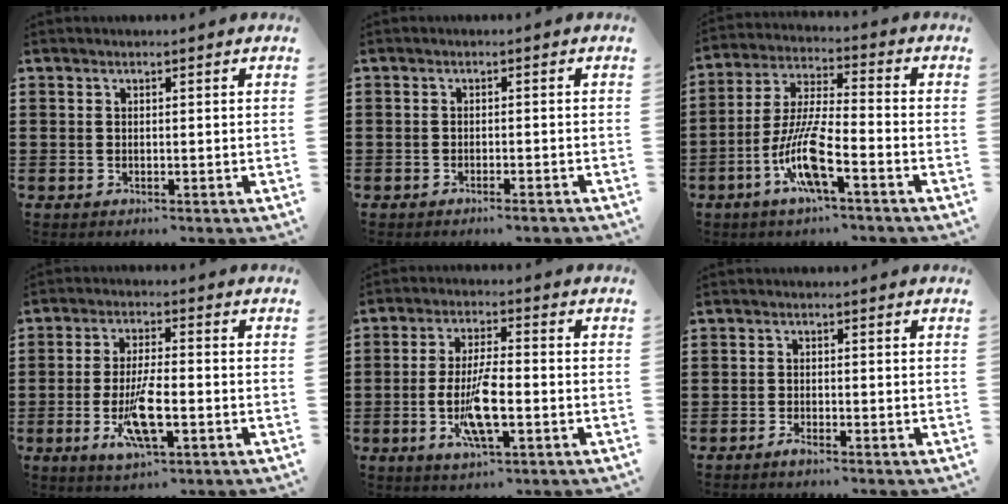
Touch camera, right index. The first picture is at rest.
{"total": 1.2, "force": [-1.0, -0.2, 0.6], "torque": [-0.013, -0.004, -0.018]}
{"total": 10.3, "force": [-4.9, 1.9, 8.8], "torque": [-0.197, -0.010, -0.098]}
{"total": 7.6, "force": [-2.5, 2.1, 6.9], "torque": [-0.138, -0.010, -0.045]}
{"total": 8.2, "force": [-2.3, 2.3, 7.5], "torque": [-0.158, -0.009, -0.046]}
{"total": 1.3, "force": [-1.1, 0.0, 0.6], "torque": [-0.021, -0.009, -0.022]}